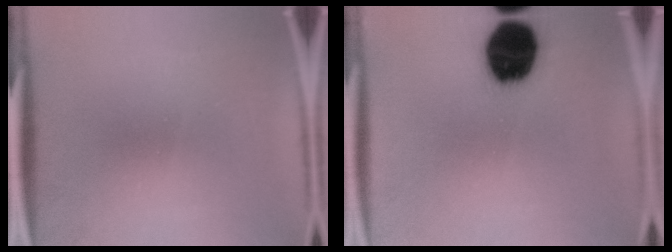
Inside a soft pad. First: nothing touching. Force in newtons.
{"total": 18.2}